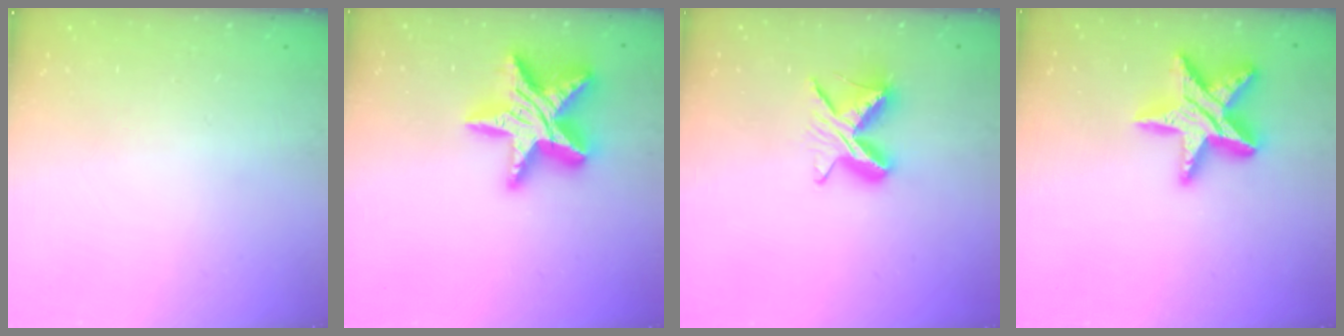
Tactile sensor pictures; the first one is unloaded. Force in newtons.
{"total": 22.1, "press": 22.0, "slide": 1.7}
{"total": 9.3, "press": 9.3, "slide": 0.8}
{"total": 17.3, "press": 17.3, "slide": 1.2}